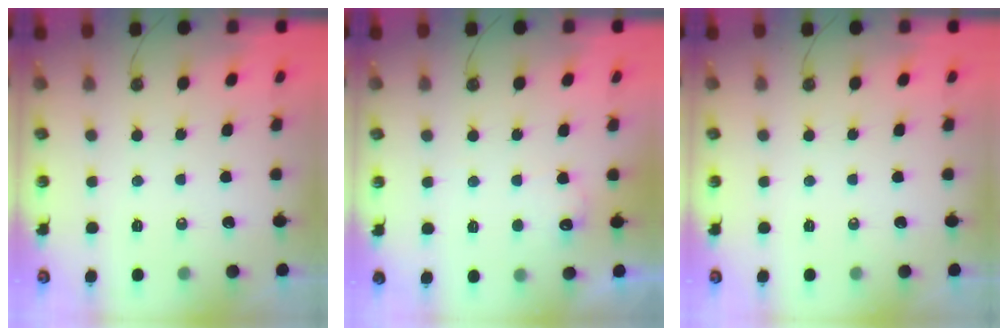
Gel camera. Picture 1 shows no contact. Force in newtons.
{"total": 7.2, "press": 7.1, "slide": 0.6}
{"total": 0.0}